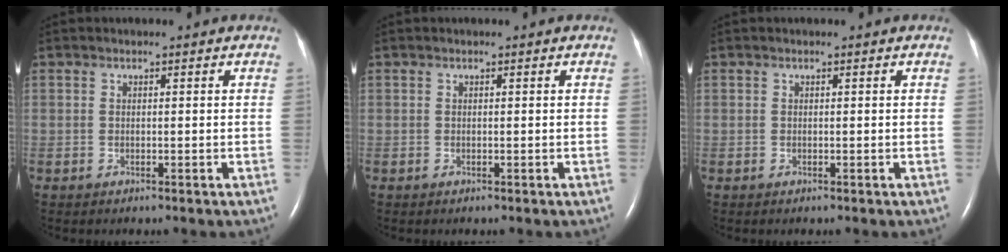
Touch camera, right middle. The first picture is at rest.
{"total": 0.0}
{"total": 0.0}